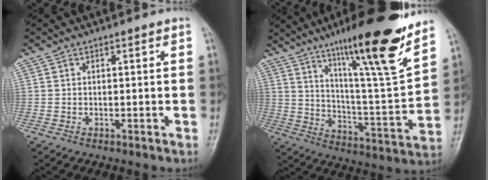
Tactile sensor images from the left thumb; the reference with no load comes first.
{"total": 22.3, "force": [15.0, 2.4, 16.2], "torque": [-0.222, -0.076, 0.244]}